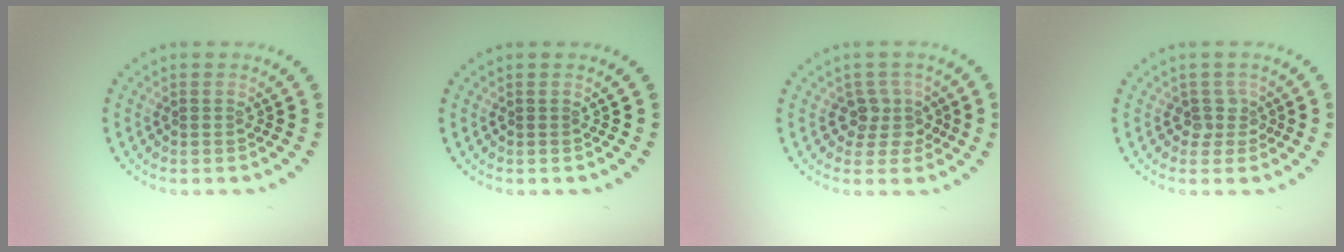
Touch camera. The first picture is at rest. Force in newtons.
{"total": 0.0}
{"total": 2.4, "press": 1.9, "slide": 1.5}
{"total": 1.7, "press": 1.2, "slide": 1.1}